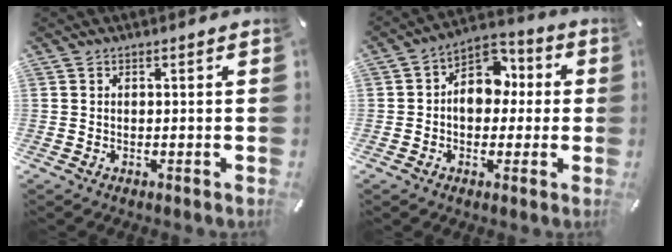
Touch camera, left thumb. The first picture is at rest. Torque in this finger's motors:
{"motor_torque": [1.67, 1.62, 0.22, -0.12, 0.29]}